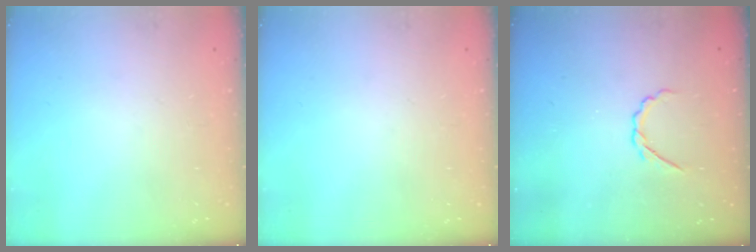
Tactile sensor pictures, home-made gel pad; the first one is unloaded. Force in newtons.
{"total": 0.0}
{"total": 2.4, "press": 2.3, "slide": 0.7}